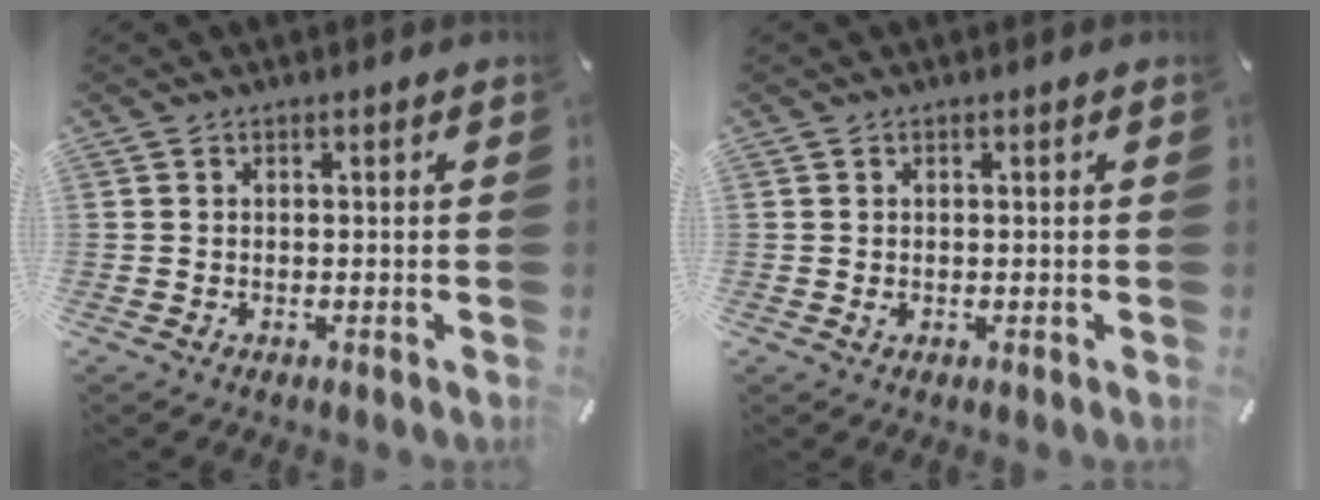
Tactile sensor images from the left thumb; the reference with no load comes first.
{"total": 0.8, "force": [0.1, 0.4, 0.7], "torque": [-0.013, 0.001, 0.000]}